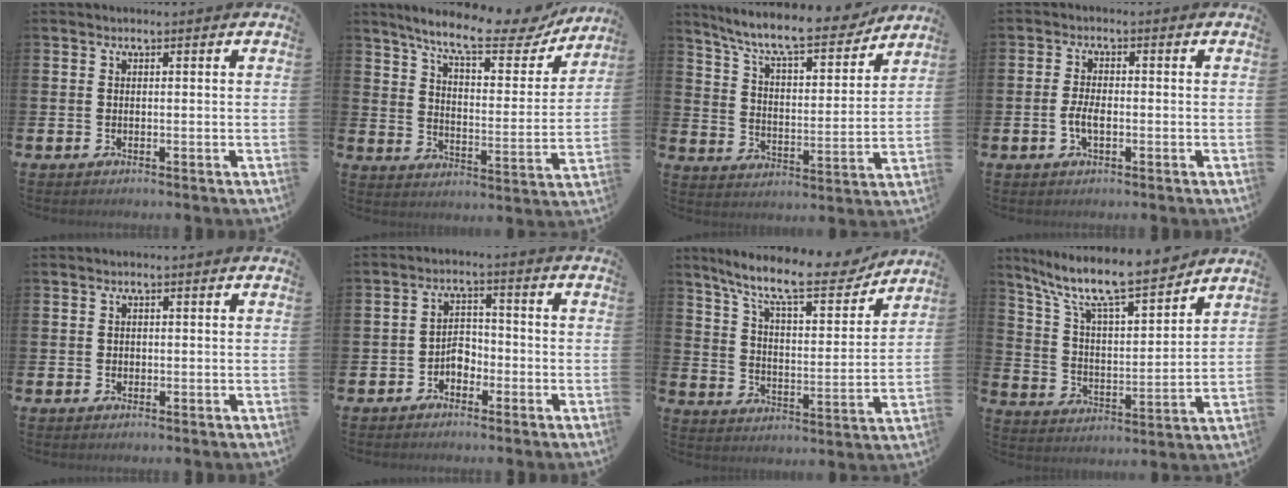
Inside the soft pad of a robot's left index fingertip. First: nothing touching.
{"total": 10.8, "force": [9.3, 2.2, 5.0], "torque": [-0.114, -0.058, 0.154]}
{"total": 9.9, "force": [8.9, 1.6, 4.1], "torque": [-0.112, -0.059, 0.150]}
{"total": 2.8, "force": [-0.7, 1.3, 2.4], "torque": [-0.044, 0.003, -0.014]}
{"total": 0.6, "force": [0.2, 0.6, 0.1], "torque": [0.006, 0.002, 0.001]}
{"total": 2.9, "force": [-1.9, 1.8, 1.0], "torque": [-0.022, 0.009, -0.043]}
{"total": 11.6, "force": [9.7, 2.5, 5.8], "torque": [-0.138, -0.057, 0.162]}
{"total": 10.7, "force": [9.3, 1.5, 5.0], "torque": [-0.129, -0.060, 0.157]}